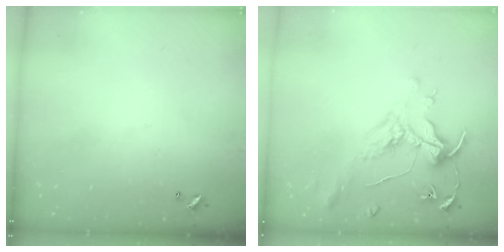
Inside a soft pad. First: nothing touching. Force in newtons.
{"total": 1.6, "press": 1.4, "slide": 0.7}